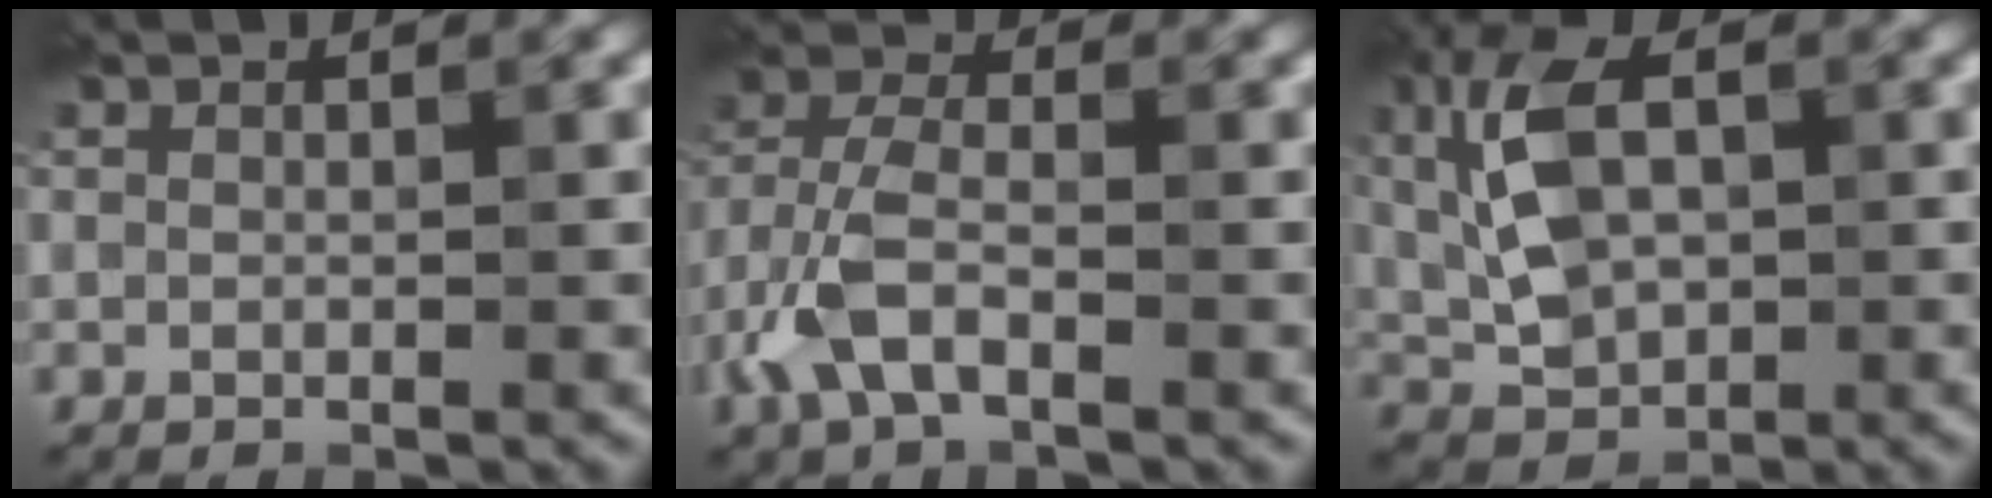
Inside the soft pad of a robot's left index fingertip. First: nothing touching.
{"total": 4.3, "force": [-2.2, 2.0, 3.1], "torque": [-0.075, 0.007, -0.053]}
{"total": 6.9, "force": [1.0, 4.1, 5.5], "torque": [-0.121, 0.012, 0.018]}